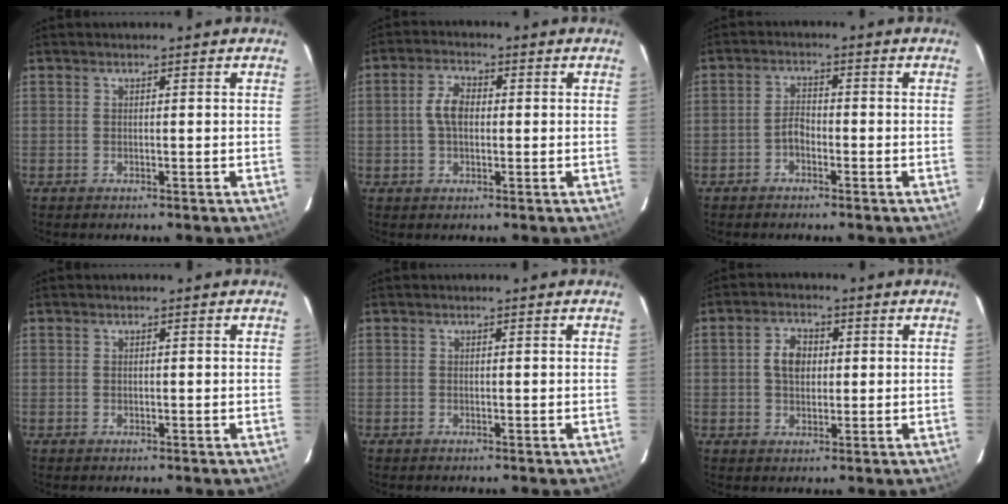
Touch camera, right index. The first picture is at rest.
{"total": 4.9, "force": [0.1, 3.0, 3.9], "torque": [-0.078, 0.012, 0.004]}
{"total": 2.5, "force": [-1.6, 1.3, 1.4], "torque": [-0.030, 0.009, -0.031]}
{"total": 0.5, "force": [0.0, 0.4, 0.3], "torque": [-0.005, 0.001, 0.001]}
{"total": 0.0}
{"total": 5.1, "force": [0.6, 3.6, 3.4], "torque": [-0.063, 0.014, 0.011]}